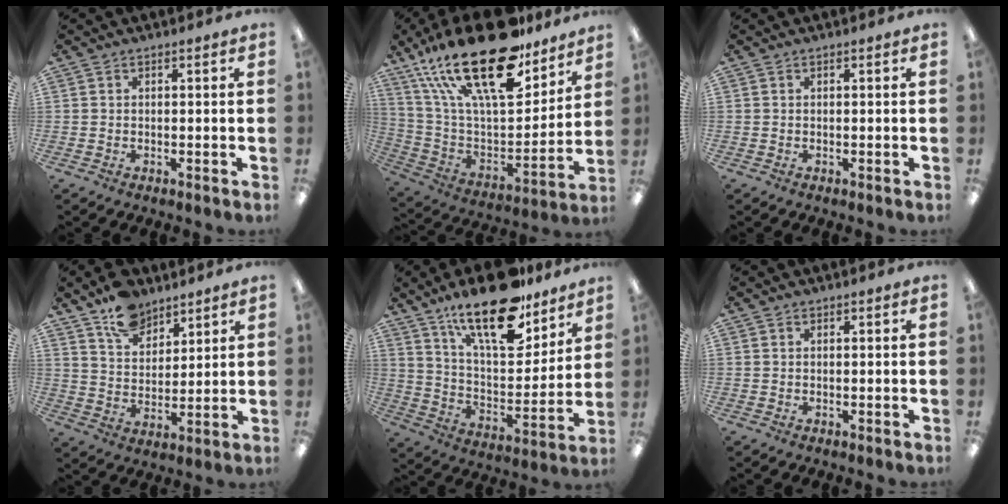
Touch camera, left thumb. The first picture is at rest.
{"total": 30.0, "force": [18.9, 11.7, 20.2], "torque": [-0.367, -0.116, 0.322]}
{"total": 0.0}
{"total": 10.7, "force": [8.1, 6.0, 3.6], "torque": [-0.068, -0.040, 0.152]}
{"total": 21.6, "force": [15.5, 8.1, 12.8], "torque": [-0.210, -0.097, 0.265]}
{"total": 0.0}